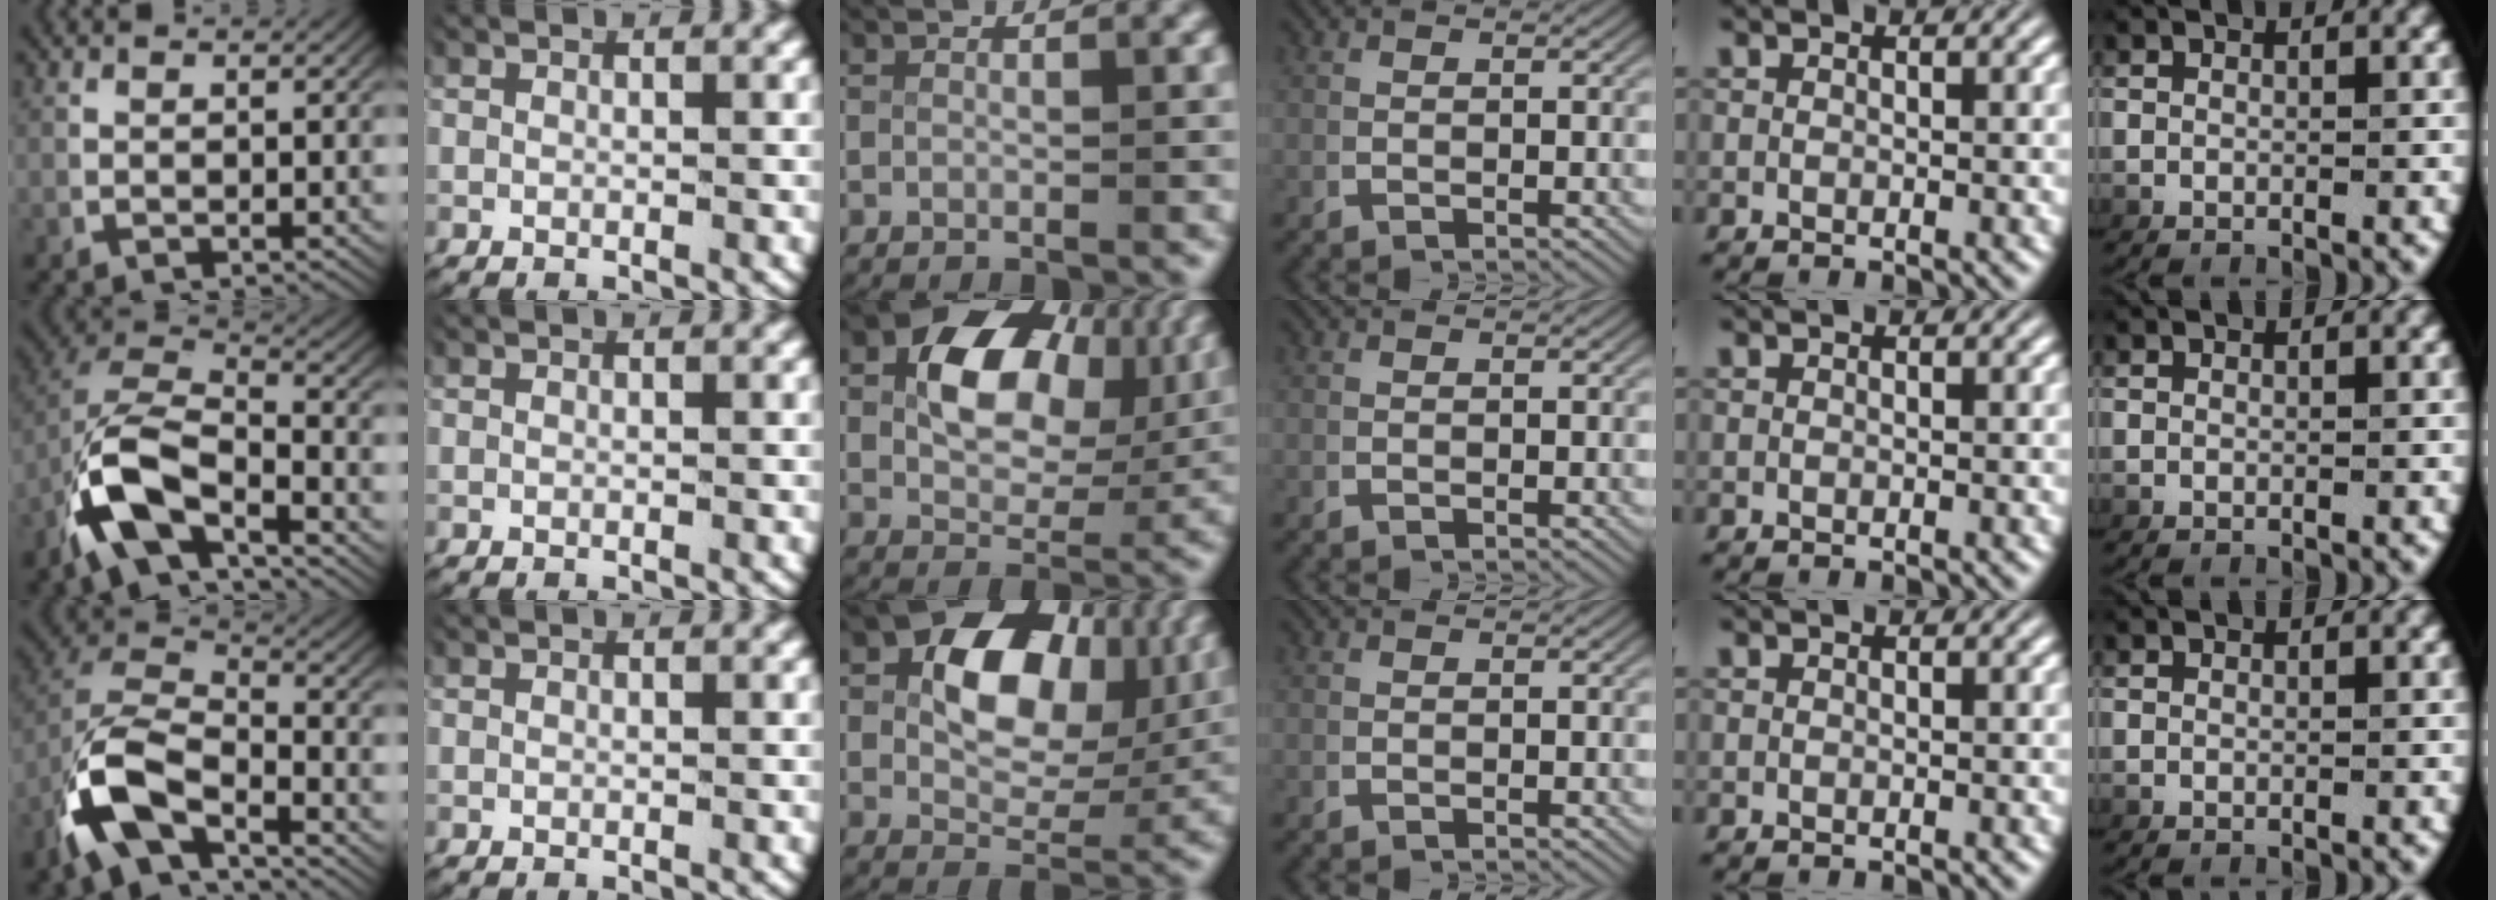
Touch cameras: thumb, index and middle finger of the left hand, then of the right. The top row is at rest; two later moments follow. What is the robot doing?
{"motion": "lift_and_place", "object": "fork"}